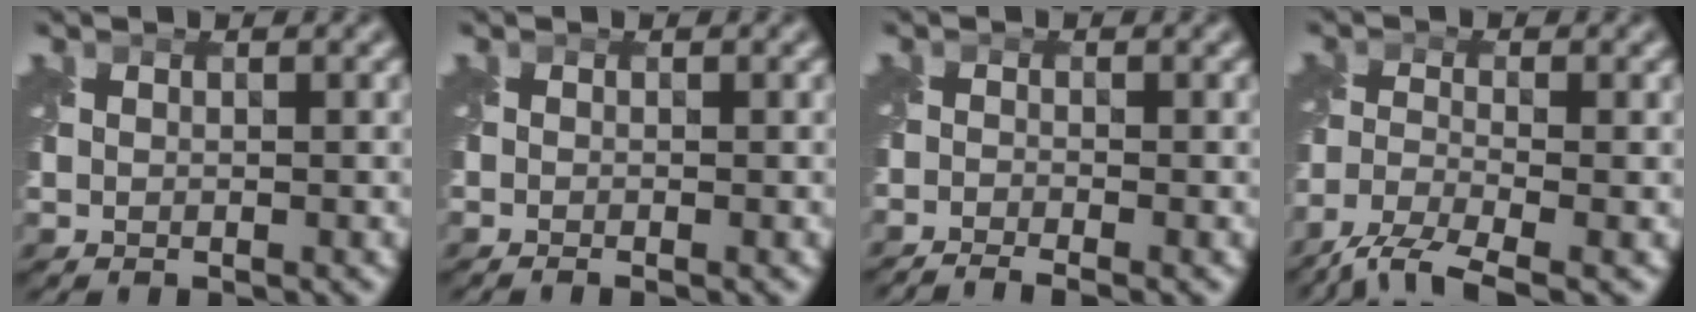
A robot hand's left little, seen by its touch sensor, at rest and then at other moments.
{"total": 0.7, "force": [-0.4, 0.2, 0.5], "torque": [-0.002, -0.003, -0.008]}
{"total": 3.0, "force": [-2.5, 0.5, 1.7], "torque": [-0.026, -0.004, -0.048]}
{"total": 5.2, "force": [-4.1, 1.3, 2.9], "torque": [-0.067, -0.004, -0.088]}